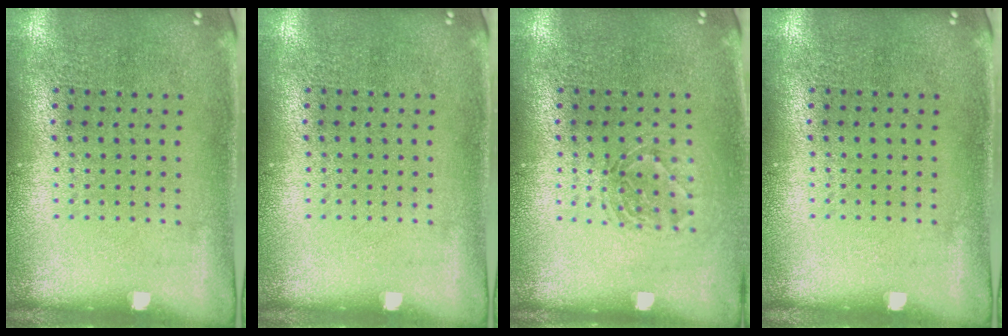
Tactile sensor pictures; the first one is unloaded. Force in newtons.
{"total": 0.0}
{"total": 1.2, "press": 1.1, "slide": 0.6}
{"total": 0.0}